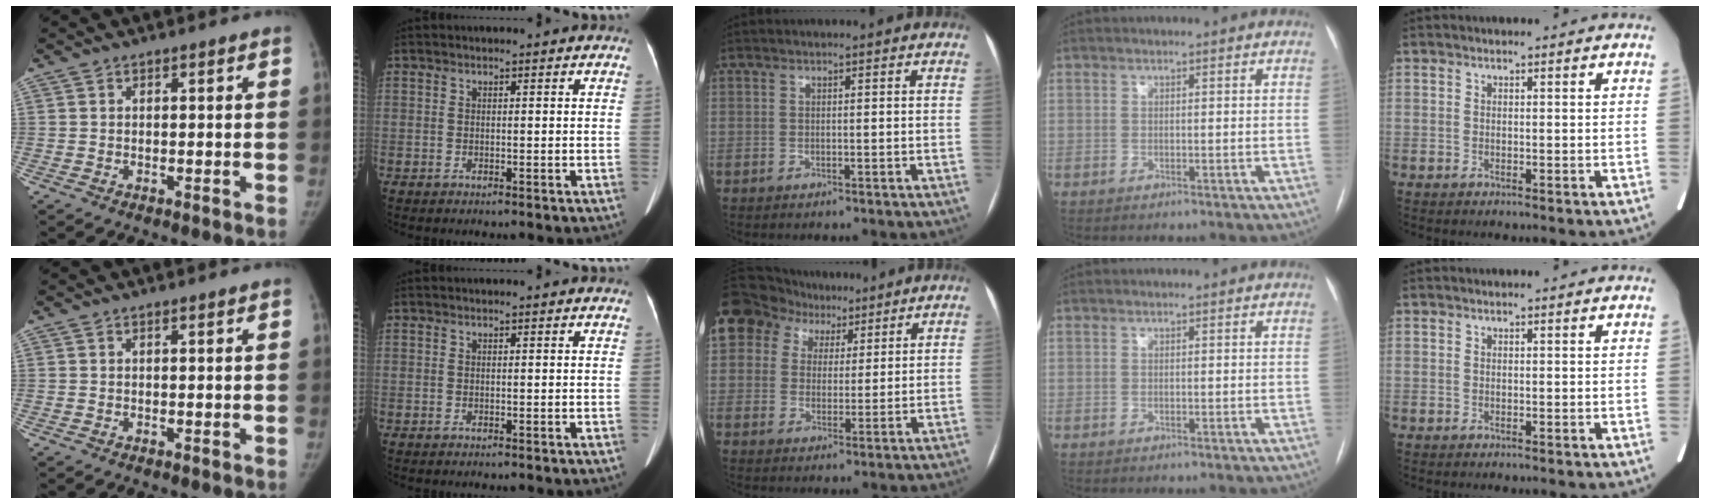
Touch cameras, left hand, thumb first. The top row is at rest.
{"middle": {"total": 22.0, "force": [11.6, 16.5, 8.8], "torque": [-0.266, 0.099, 0.215]}}